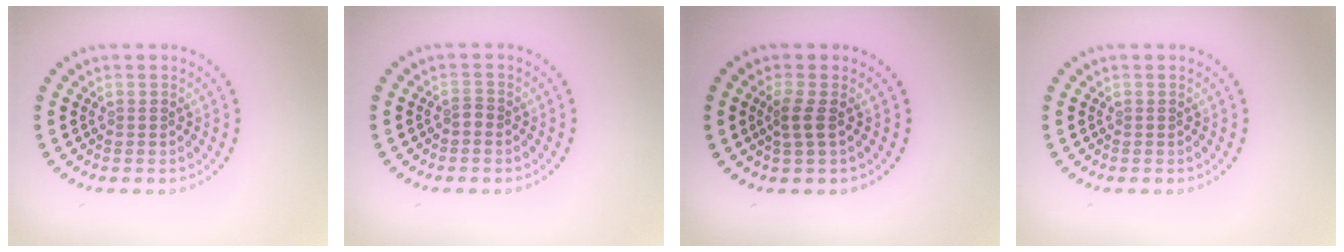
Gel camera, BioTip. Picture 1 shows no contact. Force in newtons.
{"total": 0.8, "press": 0.6, "slide": 0.6}
{"total": 1.6, "press": 1.3, "slide": 0.9}
{"total": 0.0}